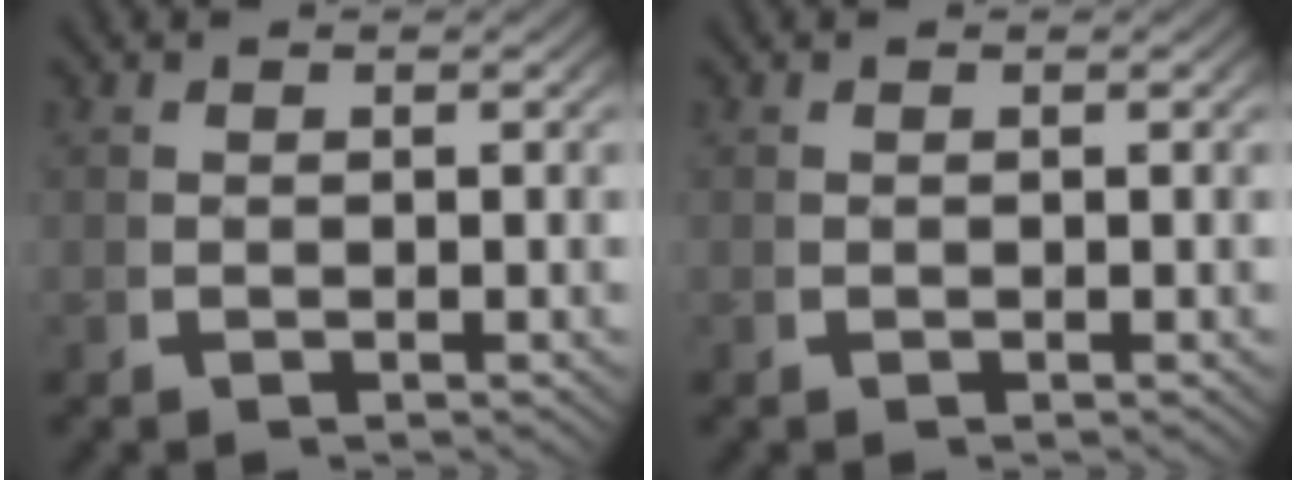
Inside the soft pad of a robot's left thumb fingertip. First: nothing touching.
{"total": 0.0}